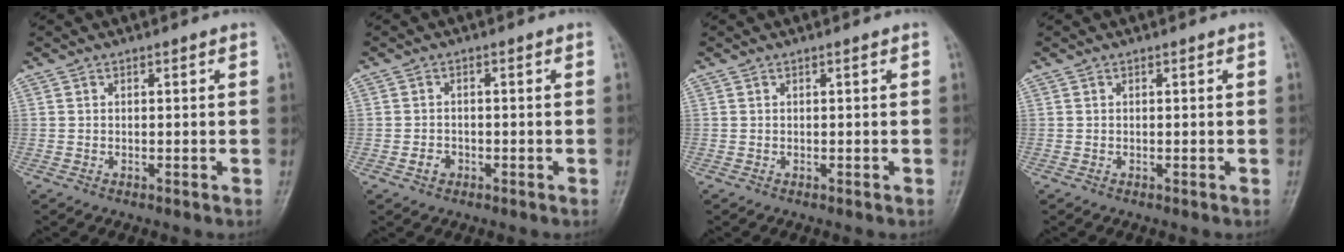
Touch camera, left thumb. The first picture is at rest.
{"total": 2.2, "force": [-1.0, 1.8, 0.8], "torque": [-0.006, 0.008, -0.018]}
{"total": 0.0}
{"total": 0.0}